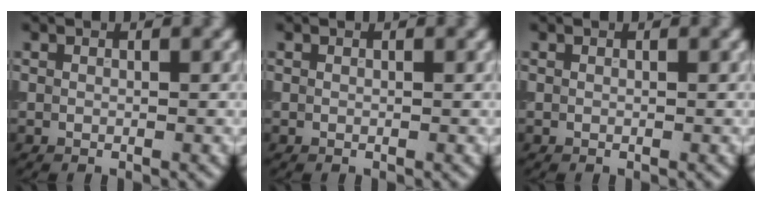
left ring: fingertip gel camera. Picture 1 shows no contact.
{"total": 0.0}
{"total": 0.0}